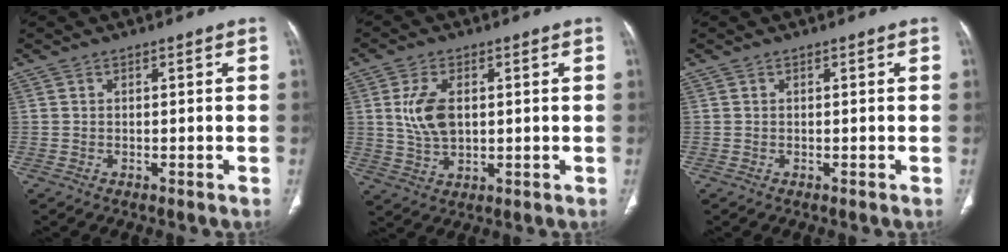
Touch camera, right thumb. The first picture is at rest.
{"total": 7.7, "force": [1.3, 4.4, 6.1], "torque": [-0.119, -0.006, 0.031]}
{"total": 0.0}